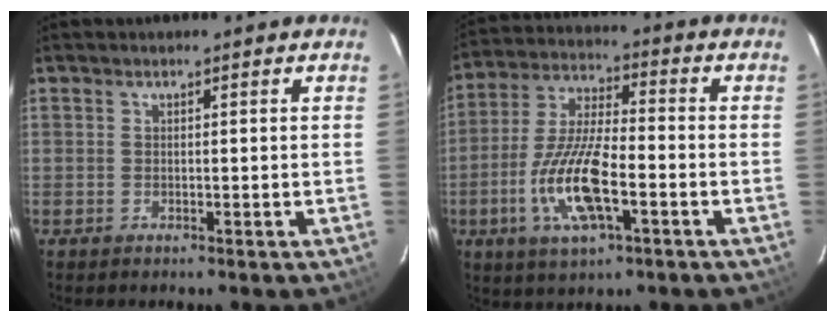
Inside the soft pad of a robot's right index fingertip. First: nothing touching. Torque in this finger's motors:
{"motor_torque": [2.14, 0.00, 1.05, 0.20]}